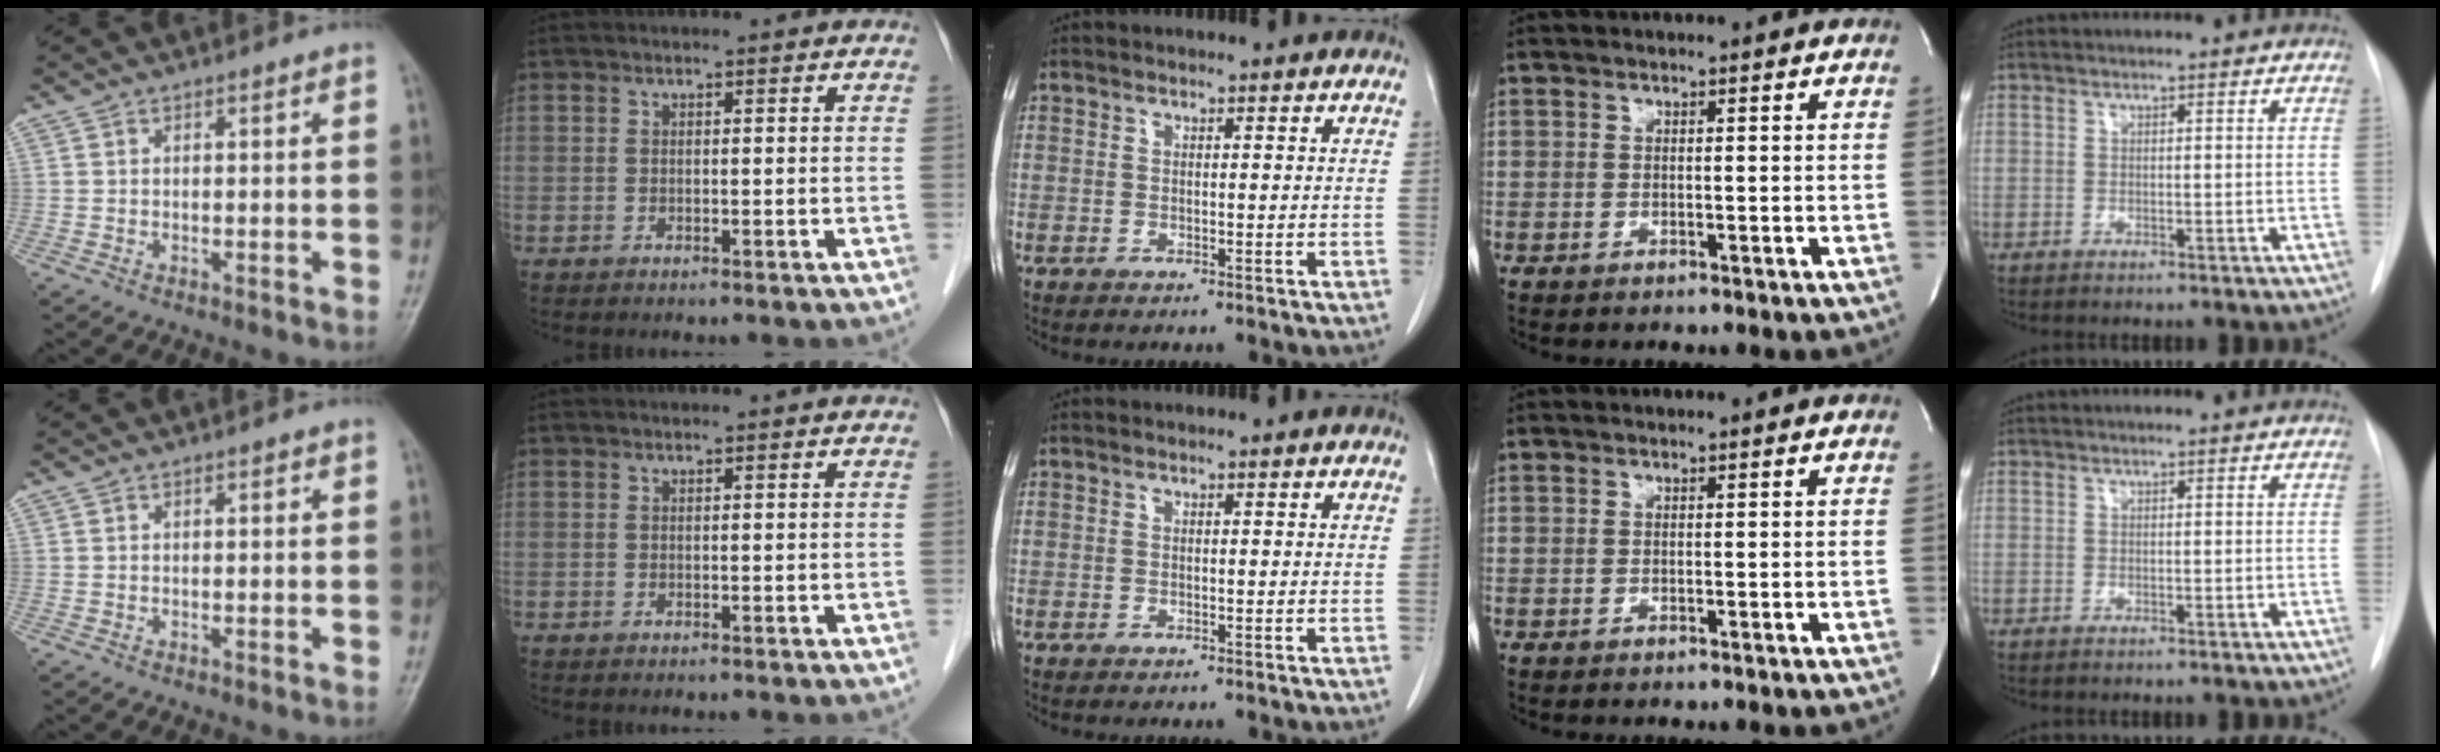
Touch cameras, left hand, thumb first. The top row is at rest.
{}